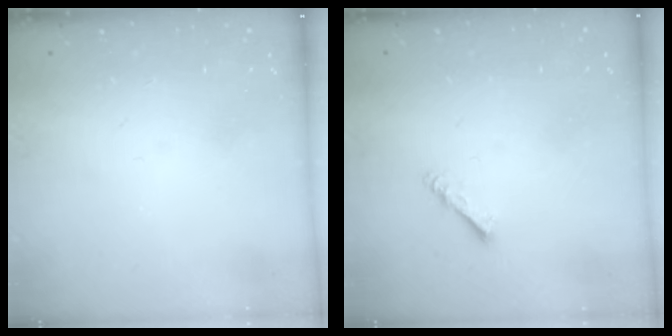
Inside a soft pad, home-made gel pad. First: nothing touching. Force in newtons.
{"total": 1.4, "press": 1.3, "slide": 0.3}